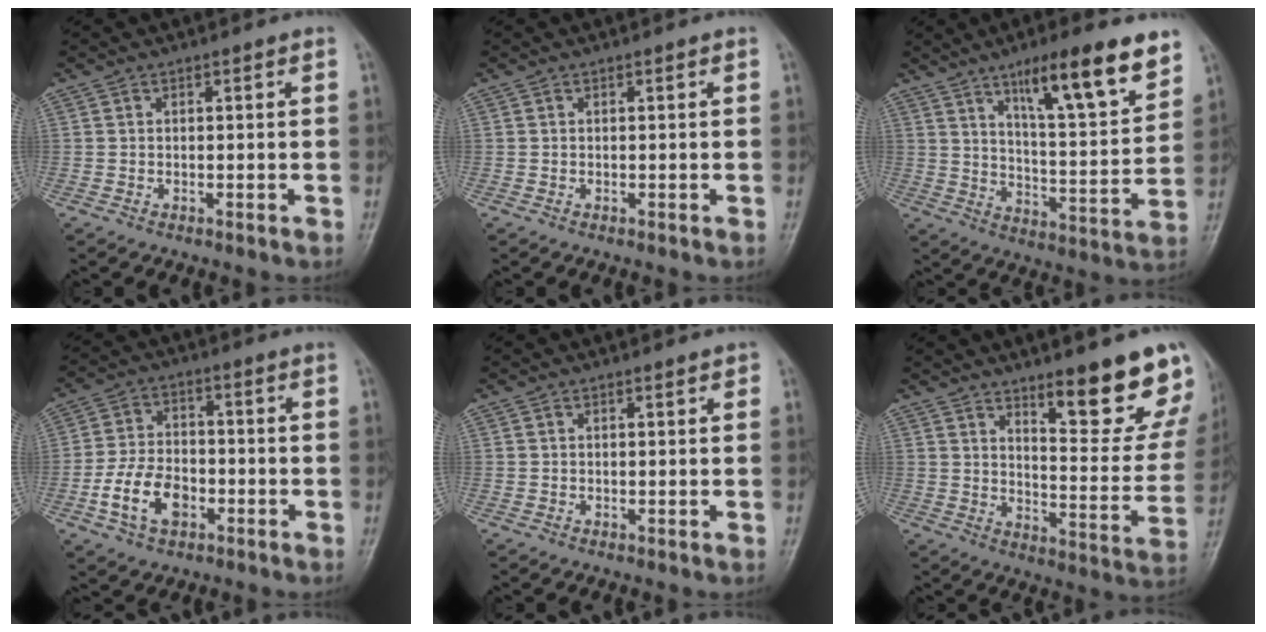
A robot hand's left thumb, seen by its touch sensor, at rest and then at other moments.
{"total": 0.0}
{"total": 16.7, "force": [10.5, 3.4, 12.6], "torque": [-0.169, -0.055, 0.170]}
{"total": 9.7, "force": [-3.7, 6.4, 6.3], "torque": [-0.109, 0.023, -0.070]}
{"total": 0.9, "force": [0.4, 0.5, 0.6], "torque": [-0.001, 0.000, 0.004]}
{"total": 16.4, "force": [11.1, 4.4, 11.2], "torque": [-0.097, -0.081, 0.160]}